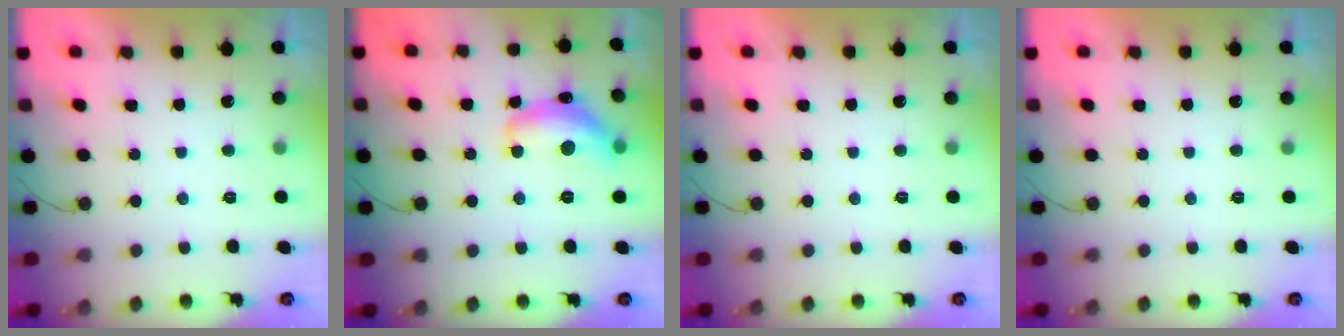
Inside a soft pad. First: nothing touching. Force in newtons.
{"total": 14.1, "press": 14.0, "slide": 0.8}
{"total": 0.0}
{"total": 0.0}